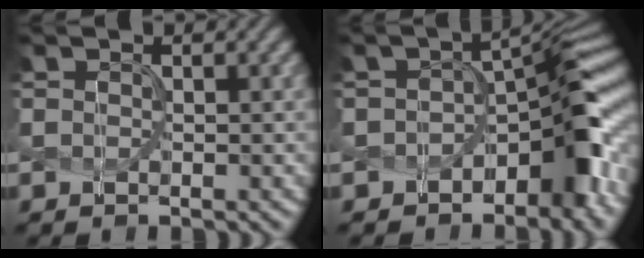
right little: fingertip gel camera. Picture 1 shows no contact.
{"total": 7.8, "force": [-2.4, 3.5, 6.5], "torque": [-0.070, 0.008, -0.049]}